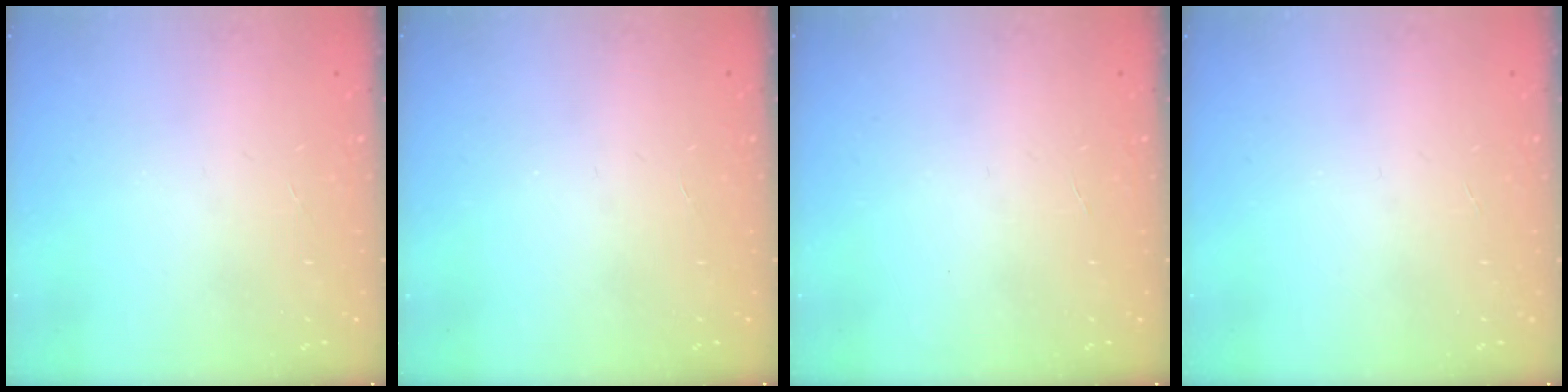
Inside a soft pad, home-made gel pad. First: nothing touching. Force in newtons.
{"total": 0.0}
{"total": 0.0}
{"total": 0.0}